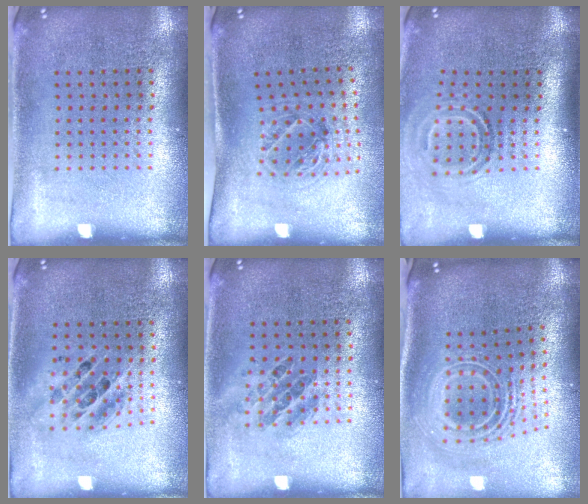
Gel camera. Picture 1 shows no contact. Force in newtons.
{"total": 1.1, "press": 1.1, "slide": 0.4}
{"total": 1.7, "press": 1.1, "slide": 1.3}
{"total": 1.3, "press": 1.1, "slide": 0.6}
{"total": 1.0, "press": 0.8, "slide": 0.6}
{"total": 2.7, "press": 1.8, "slide": 2.0}